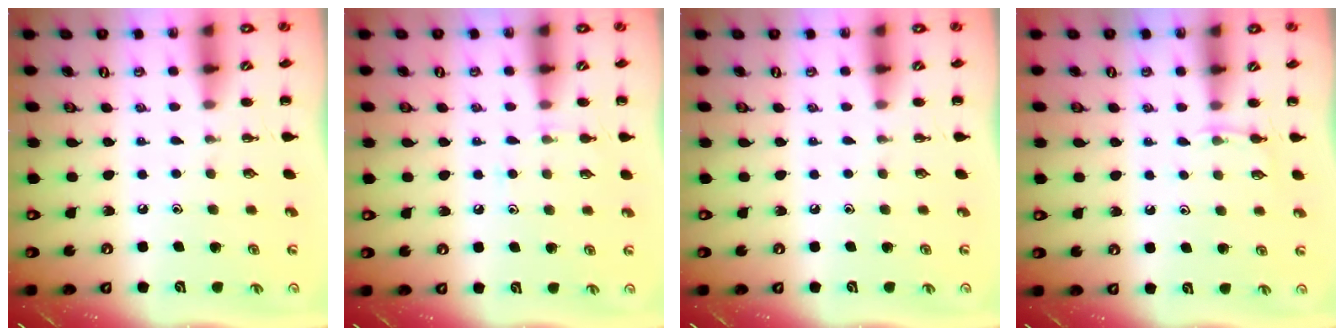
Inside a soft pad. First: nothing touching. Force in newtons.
{"total": 5.7, "press": 5.4, "slide": 1.7}
{"total": 0.0}
{"total": 3.3, "press": 3.1, "slide": 1.2}